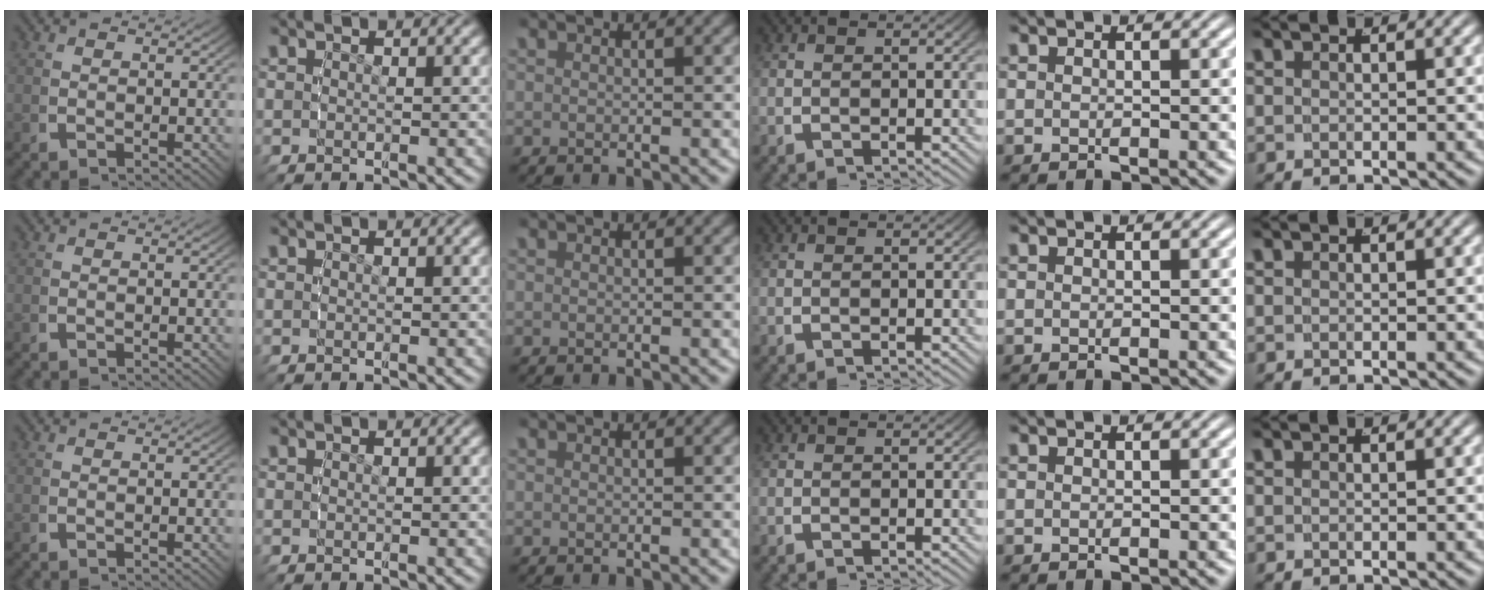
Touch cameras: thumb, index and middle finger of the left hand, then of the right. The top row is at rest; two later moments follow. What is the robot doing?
{"motion": "reach", "object": "jewelry box"}